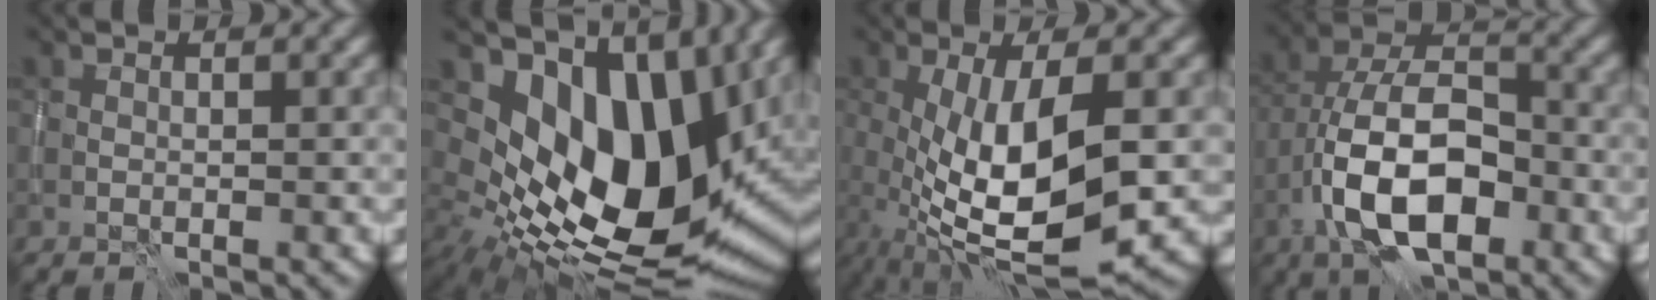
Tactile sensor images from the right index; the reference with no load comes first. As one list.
[{"total": 15.2, "force": [3.8, 8.7, 11.9], "torque": [-0.207, -0.007, 0.068]}, {"total": 10.4, "force": [-1.8, 3.6, 9.6], "torque": [-0.181, -0.019, -0.029]}, {"total": 10.5, "force": [-4.6, 5.1, 8.0], "torque": [-0.149, 0.005, -0.087]}]